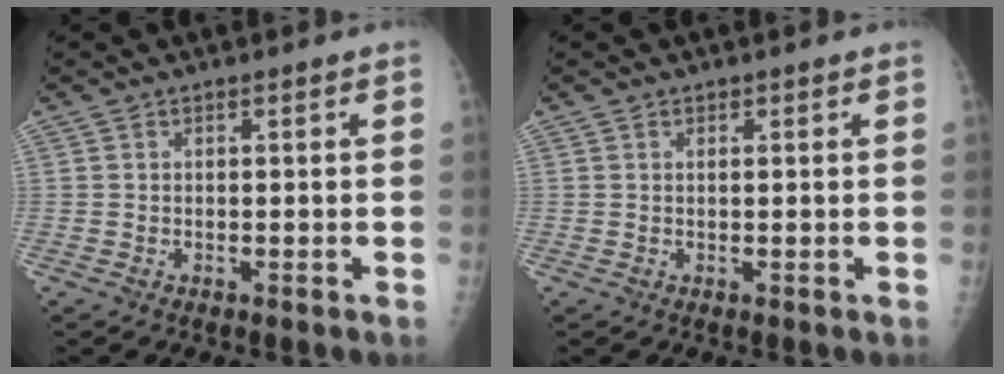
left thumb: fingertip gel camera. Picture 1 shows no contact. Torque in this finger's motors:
{"motor_torque": [-0.19, 0.03, -0.02, -0.02, -0.03]}